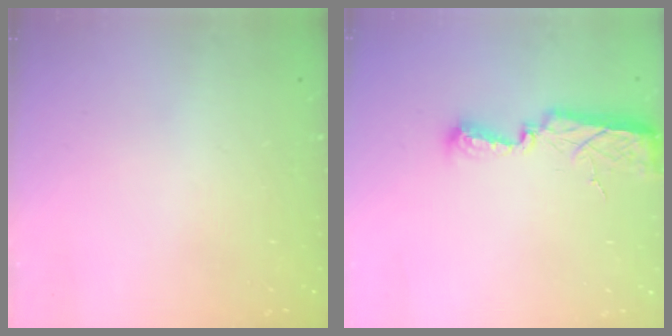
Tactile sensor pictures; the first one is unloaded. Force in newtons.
{"total": 7.5, "press": 7.5, "slide": 0.8}